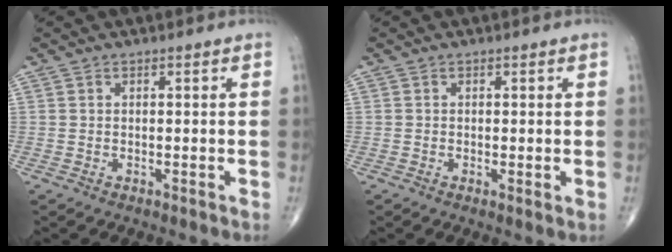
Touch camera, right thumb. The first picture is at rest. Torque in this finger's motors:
{"motor_torque": [-0.25, 0.16, -0.36, -0.19, 0.01]}